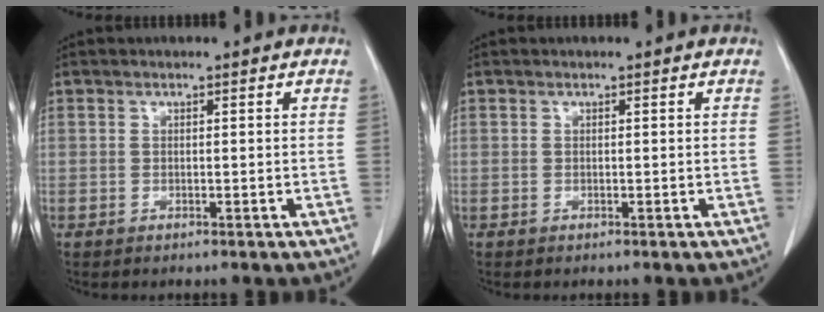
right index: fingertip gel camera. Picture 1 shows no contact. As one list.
[{"total": 0.0}]